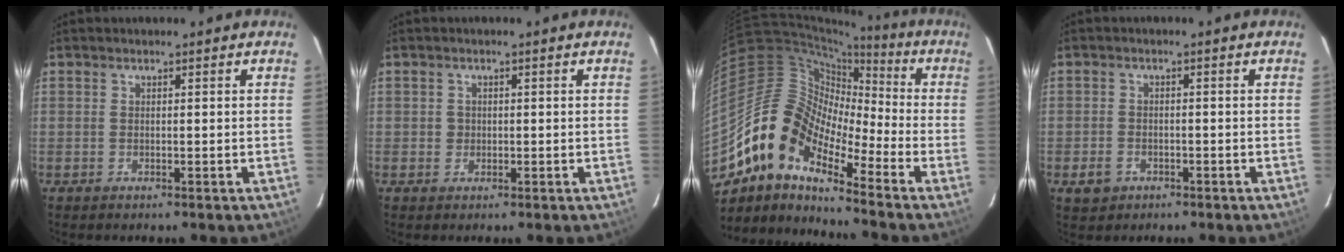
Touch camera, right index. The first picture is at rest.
{"total": 1.5, "force": [-0.2, 1.5, 0.2], "torque": [-0.001, 0.003, -0.002]}
{"total": 14.9, "force": [-9.9, 6.6, 9.0], "torque": [-0.148, 0.008, -0.207]}
{"total": 3.5, "force": [-1.7, 2.8, 1.3], "torque": [-0.035, 0.003, -0.023]}